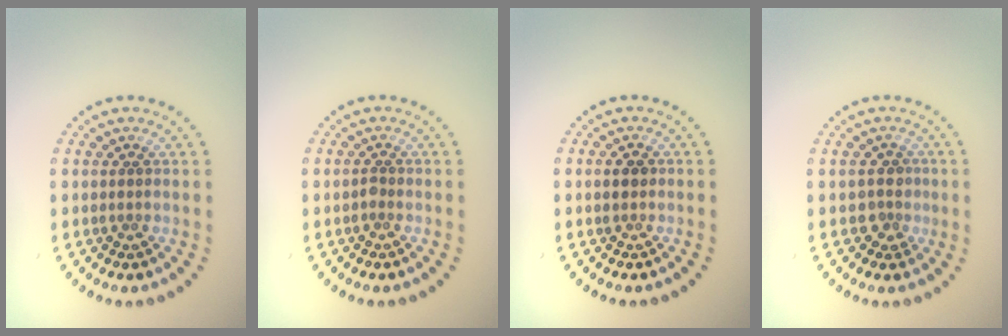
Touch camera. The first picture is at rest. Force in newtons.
{"total": 0.6, "press": 0.5, "slide": 0.4}
{"total": 1.5, "press": 1.5, "slide": 0.1}
{"total": 1.6, "press": 1.3, "slide": 1.0}